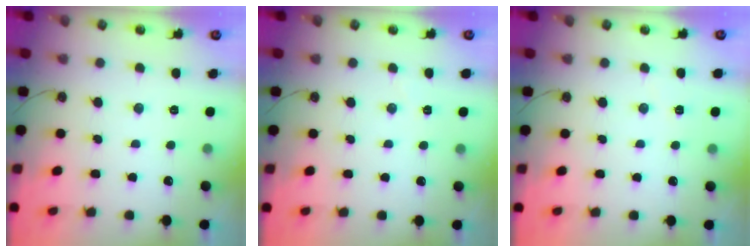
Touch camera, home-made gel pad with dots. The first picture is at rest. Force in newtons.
{"total": 2.1, "press": 1.9, "slide": 0.7}
{"total": 2.9, "press": 1.5, "slide": 2.5}